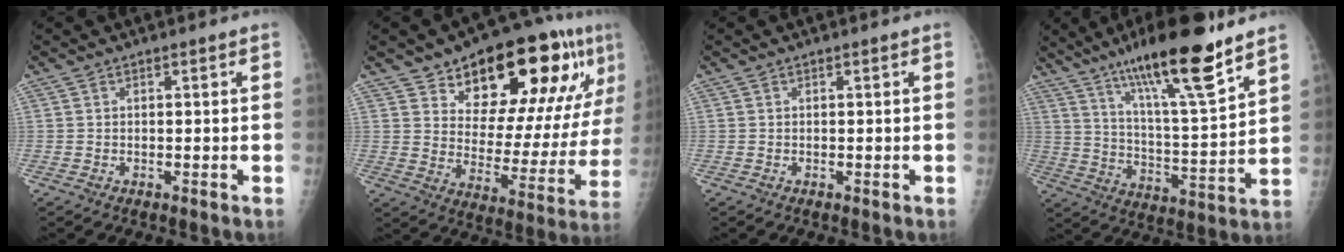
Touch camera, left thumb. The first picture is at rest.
{"total": 23.3, "force": [13.1, 9.3, 16.8], "torque": [-0.196, -0.047, 0.200]}
{"total": 0.0}
{"total": 19.3, "force": [13.1, 2.7, 14.0], "torque": [-0.215, -0.067, 0.222]}